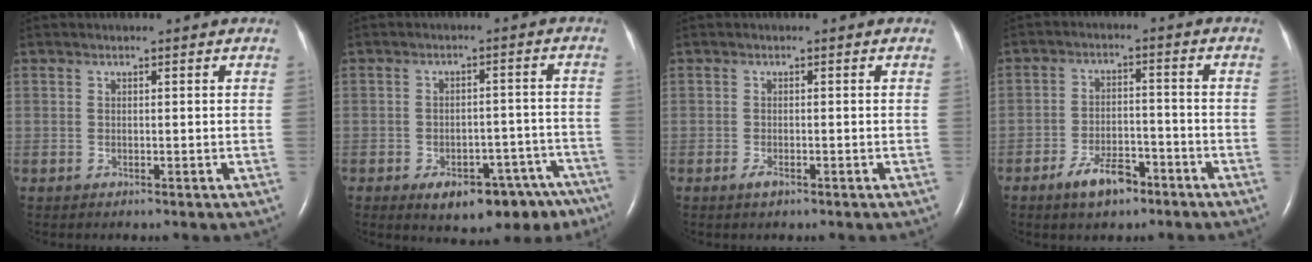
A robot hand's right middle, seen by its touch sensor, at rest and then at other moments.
{"total": 13.7, "force": [-9.8, 6.7, 6.9], "torque": [-0.048, 0.034, -0.122]}
{"total": 1.2, "force": [-0.7, 0.3, 0.9], "torque": [-0.019, -0.002, -0.012]}
{"total": 6.3, "force": [-4.3, 2.7, 3.8], "torque": [-0.074, 0.001, -0.068]}